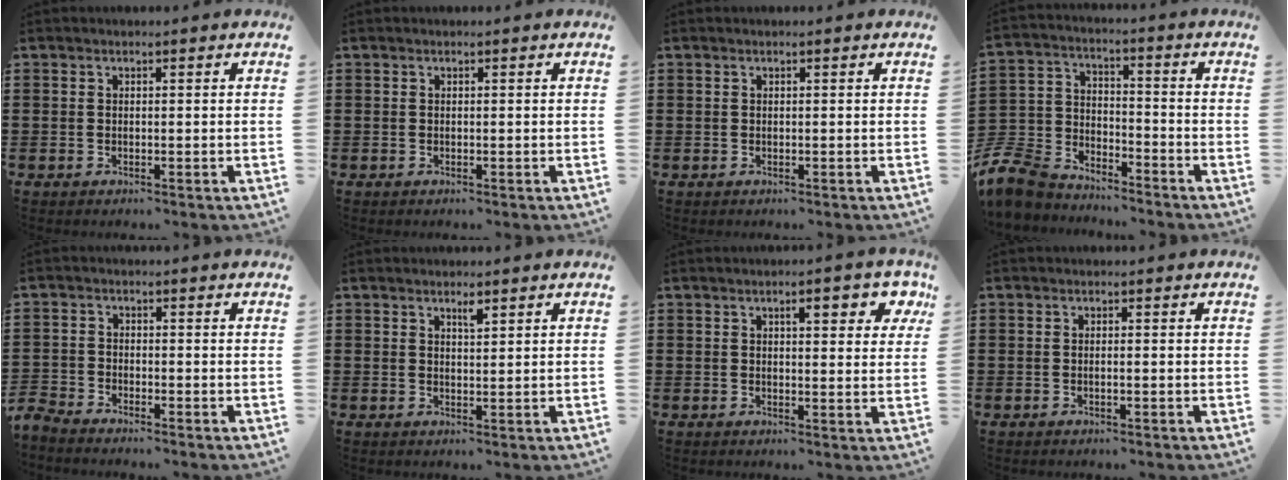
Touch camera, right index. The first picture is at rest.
{"total": 0.0}
{"total": 0.0}
{"total": 8.4, "force": [-7.7, 3.0, 1.6], "torque": [-0.063, 0.011, -0.160]}
{"total": 2.5, "force": [-2.5, 0.3, -0.1], "torque": [-0.019, -0.005, -0.059]}
{"total": 1.7, "force": [1.2, 0.4, 1.2], "torque": [-0.017, -0.001, 0.018]}
{"total": 4.6, "force": [2.0, 1.4, 3.9], "torque": [-0.057, -0.001, 0.026]}
{"total": 0.5, "force": [-0.2, 0.0, 0.5], "torque": [-0.008, -0.002, -0.004]}